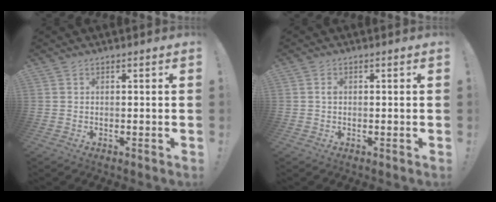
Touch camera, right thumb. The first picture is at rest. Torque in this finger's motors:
{"motor_torque": [0.44, 0.37, -0.10, -0.01, -0.01]}